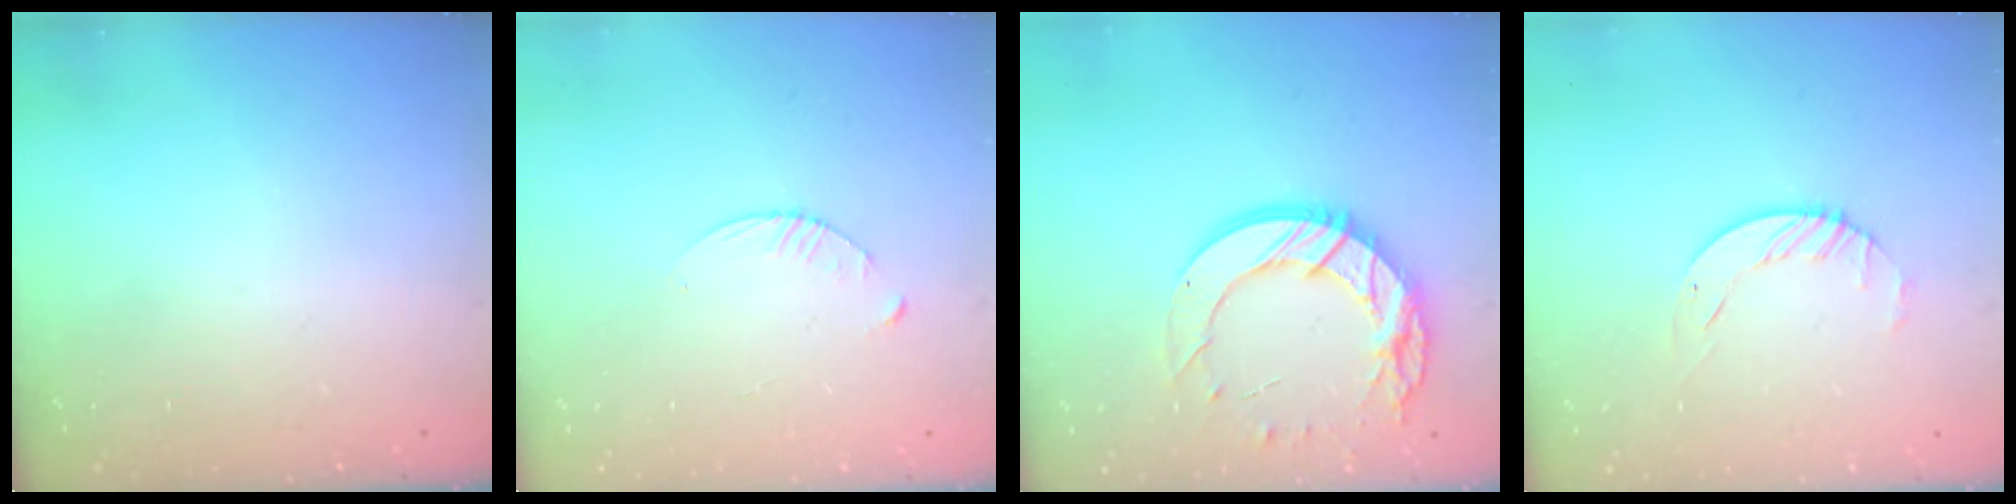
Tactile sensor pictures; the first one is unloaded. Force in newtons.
{"total": 3.8, "press": 3.7, "slide": 0.5}
{"total": 16.8, "press": 16.8, "slide": 1.2}
{"total": 3.5, "press": 3.5, "slide": 0.4}